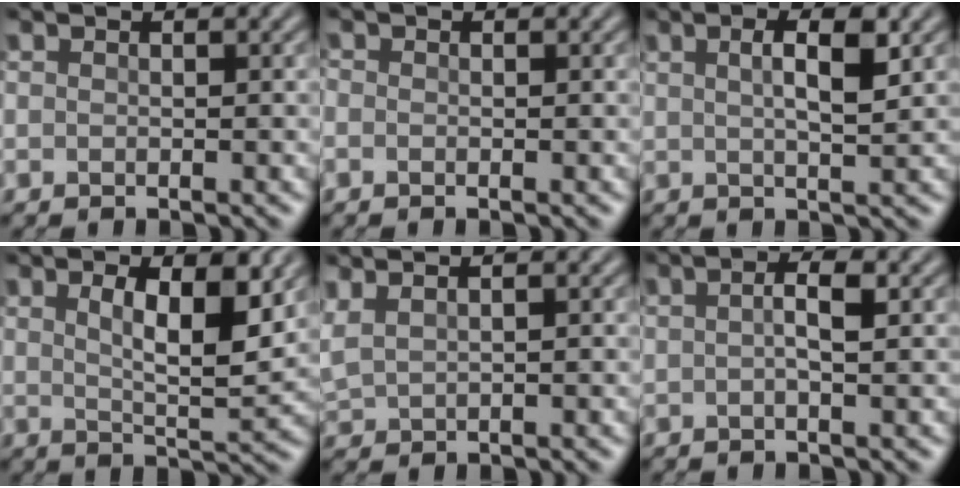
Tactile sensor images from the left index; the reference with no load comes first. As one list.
[{"total": 0.6, "force": [-0.3, 0.5, 0.2], "torque": [-0.004, -0.004, -0.009]}, {"total": 3.7, "force": [1.2, 1.0, 3.3], "torque": [-0.056, 0.003, 0.019]}, {"total": 5.6, "force": [2.1, 1.7, 4.9], "torque": [-0.084, -0.009, 0.035]}, {"total": 2.6, "force": [1.7, 0.9, 1.7], "torque": [-0.051, 0.019, 0.031]}, {"total": 2.2, "force": [0.1, 0.5, 2.1], "torque": [-0.040, 0.003, 0.000]}]